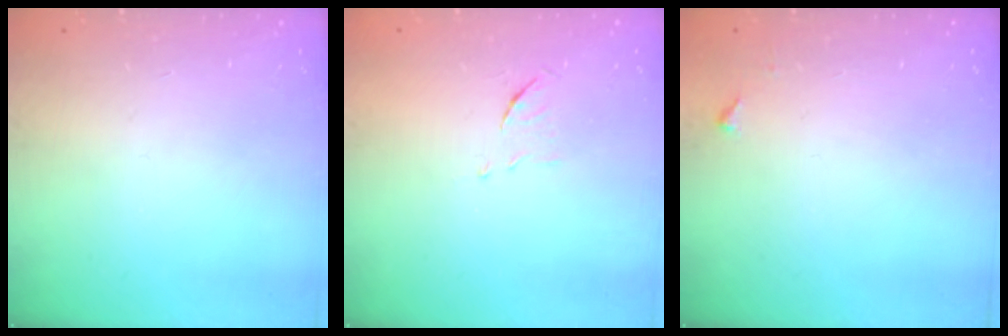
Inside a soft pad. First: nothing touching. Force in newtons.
{"total": 5.9, "press": 5.9, "slide": 0.5}
{"total": 3.2, "press": 3.2, "slide": 0.4}